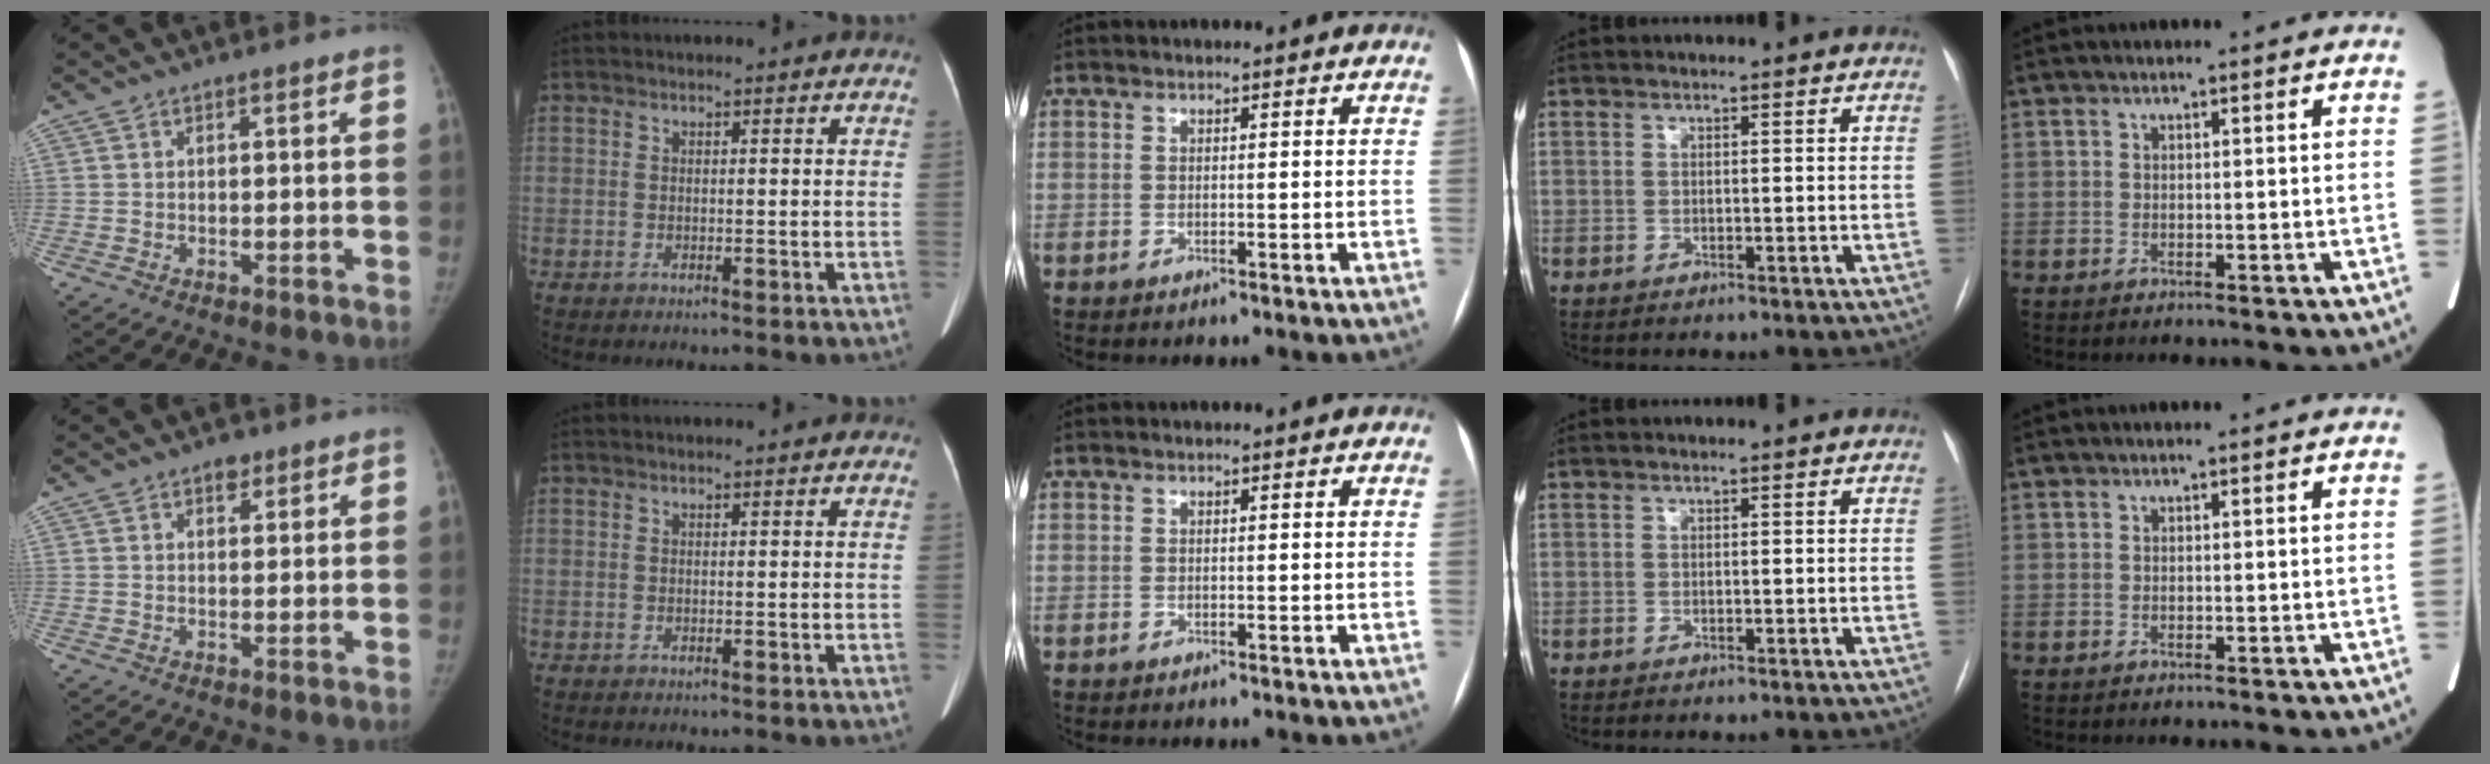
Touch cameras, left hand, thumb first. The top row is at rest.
{"thumb": {"total": 2.1, "force": [1.3, 1.3, 1.0], "torque": [0.001, -0.005, 0.016]}}